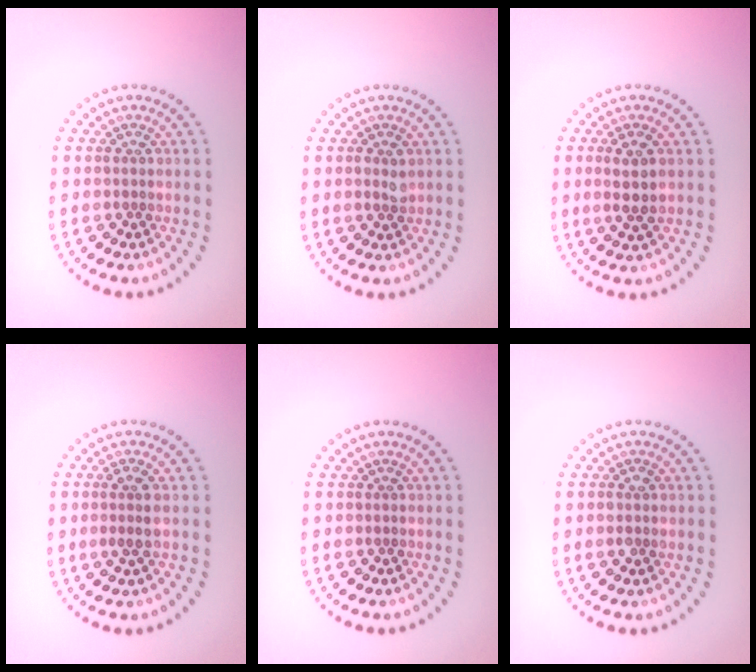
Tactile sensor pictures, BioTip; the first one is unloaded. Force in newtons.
{"total": 1.1, "press": 1.1, "slide": 0.0}
{"total": 2.4, "press": 2.2, "slide": 1.0}
{"total": 1.7, "press": 1.5, "slide": 0.9}
{"total": 0.0}
{"total": 1.2, "press": 1.1, "slide": 0.3}